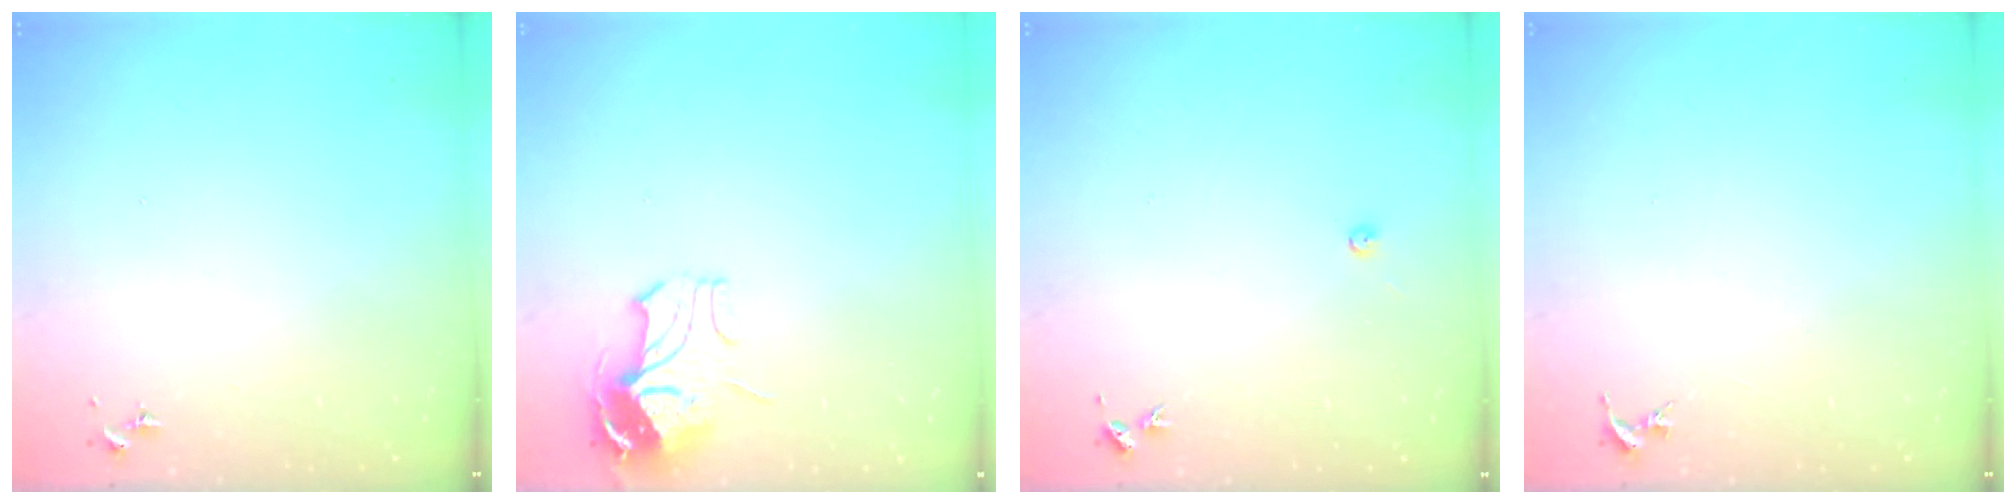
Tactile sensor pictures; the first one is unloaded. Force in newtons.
{"total": 9.6, "press": 9.6, "slide": 1.1}
{"total": 3.0, "press": 3.0, "slide": 0.4}
{"total": 0.0}